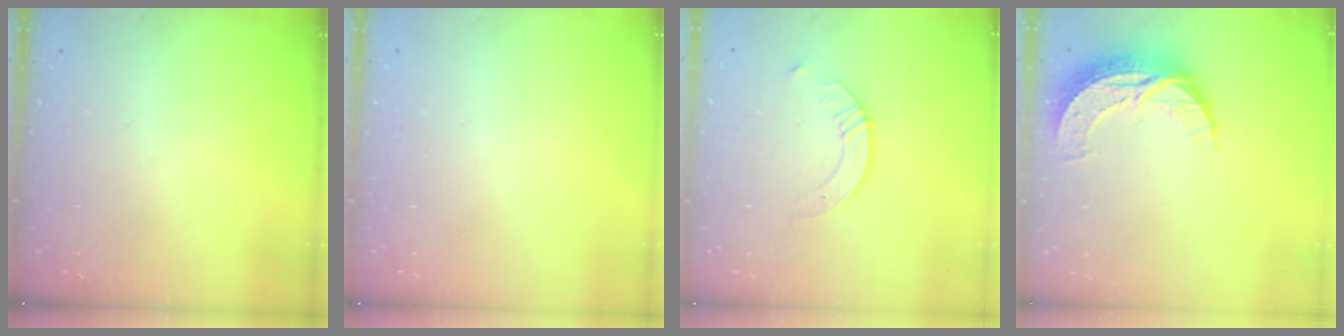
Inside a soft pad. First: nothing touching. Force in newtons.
{"total": 0.0}
{"total": 5.4, "press": 5.4, "slide": 0.5}
{"total": 8.9, "press": 8.9, "slide": 0.6}